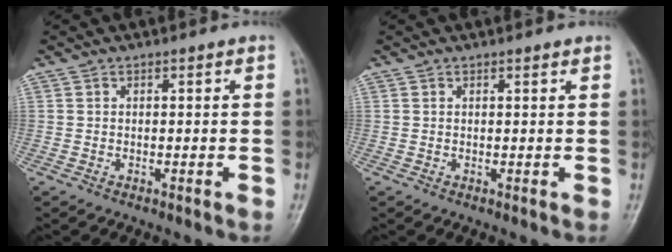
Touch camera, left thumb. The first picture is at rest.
{"total": 0.9, "force": [0.7, 0.1, 0.5], "torque": [-0.006, -0.002, 0.010]}